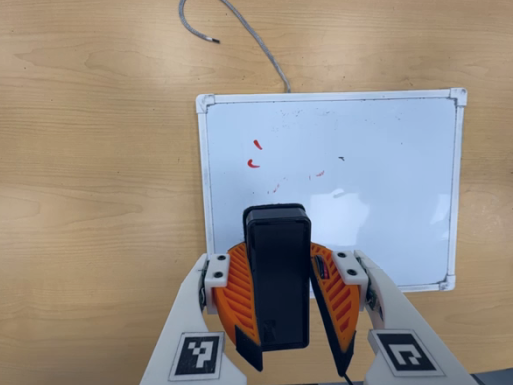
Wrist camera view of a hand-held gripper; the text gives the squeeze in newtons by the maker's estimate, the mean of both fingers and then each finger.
{"total": 9.6, "left": 9.9, "right": 9.3}